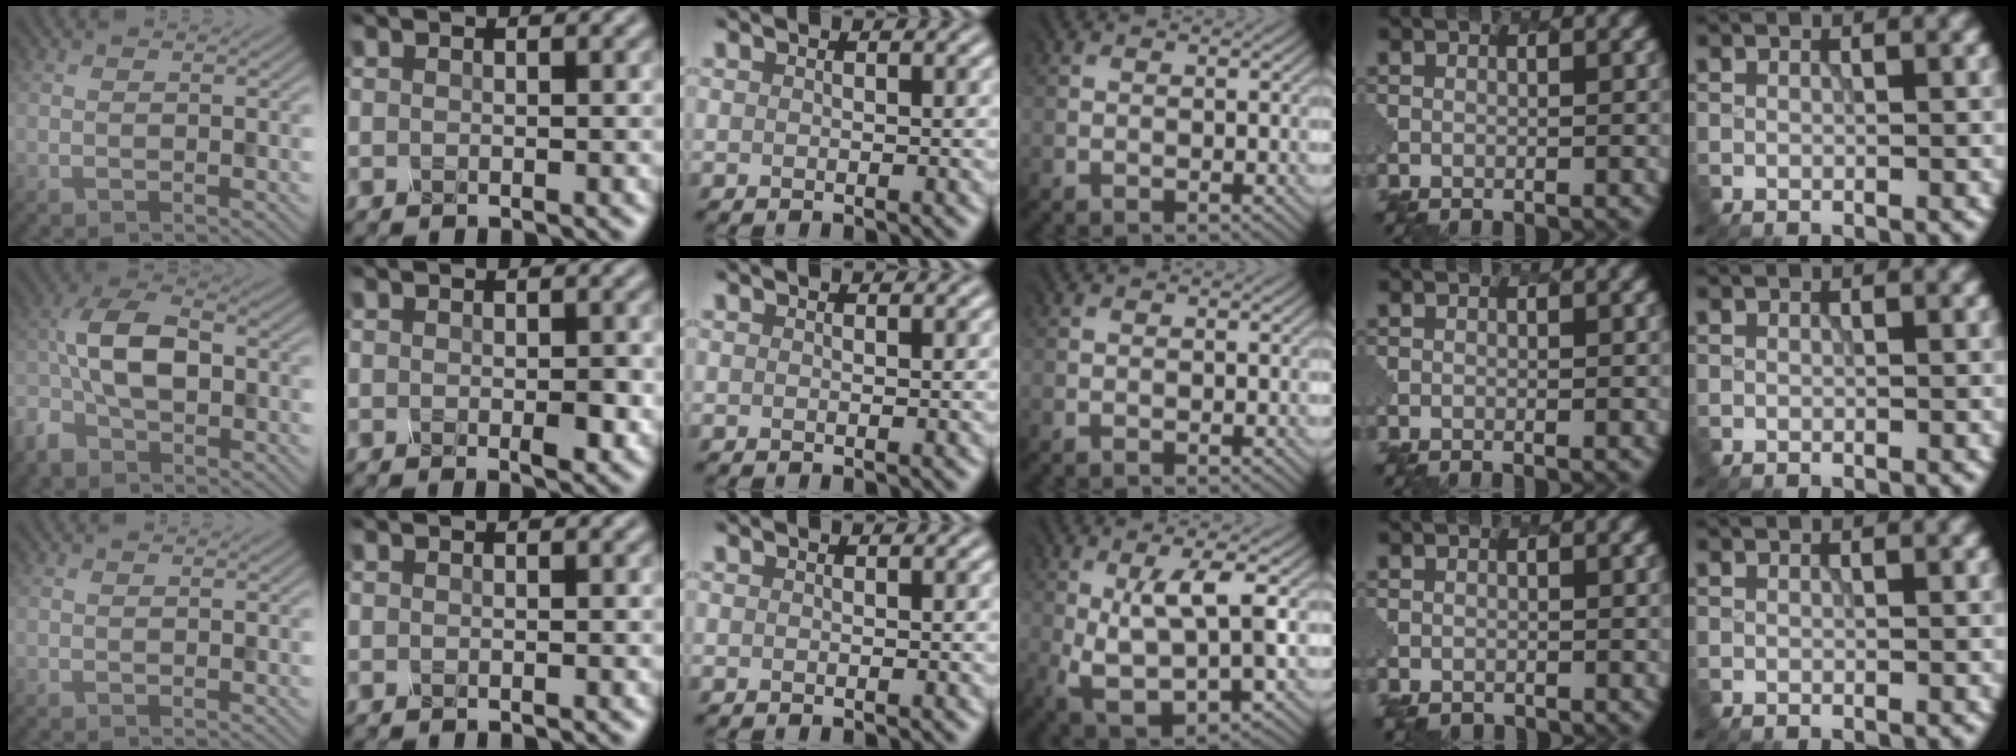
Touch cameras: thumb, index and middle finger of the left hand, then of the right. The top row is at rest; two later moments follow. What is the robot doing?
{"motion": "dispense", "object": "pipette"}